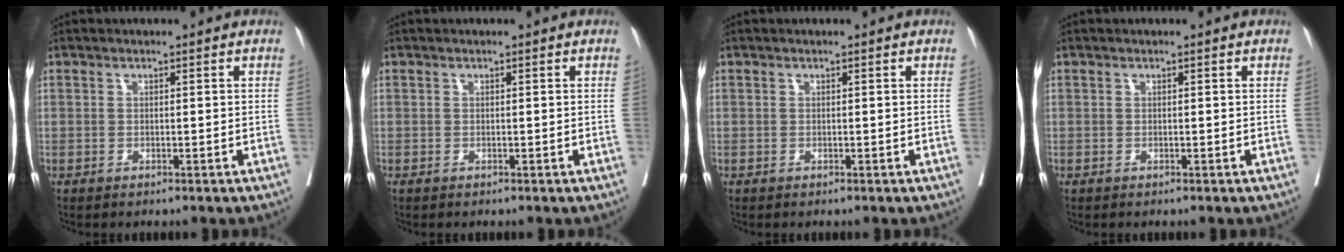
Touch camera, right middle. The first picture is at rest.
{"total": 0.0}
{"total": 0.0}
{"total": 0.0}